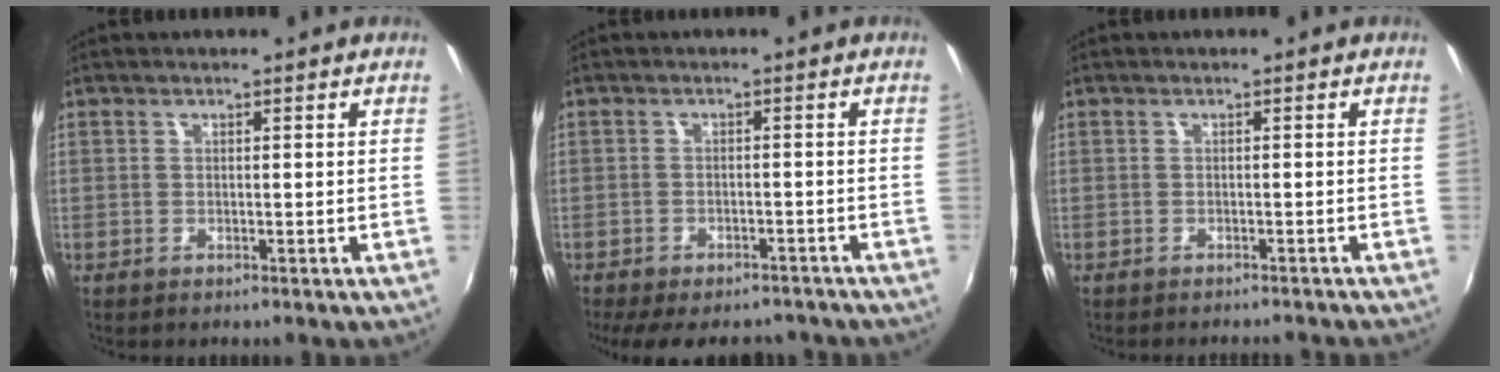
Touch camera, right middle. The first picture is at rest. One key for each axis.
{"total": 12.7, "fx": -10.4, "fy": 4.6, "fz": 5.6, "tx": -0.123, "ty": -0.021, "tz": -0.143}
{"total": 4.1, "fx": -3.9, "fy": 0.6, "fz": 1.4, "tx": -0.031, "ty": -0.010, "tz": -0.052}